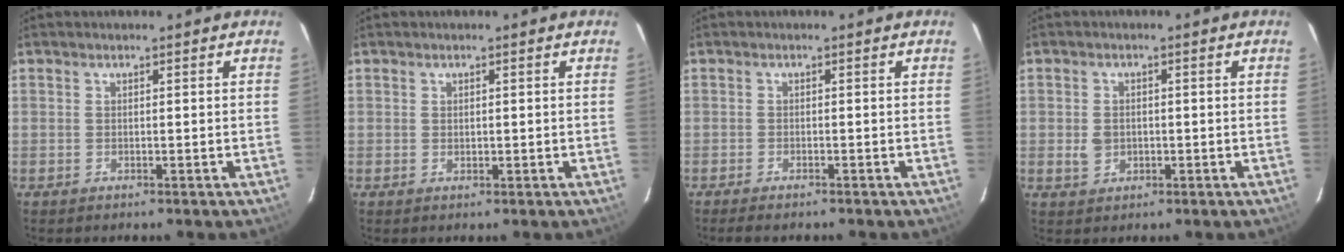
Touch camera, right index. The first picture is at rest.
{"total": 0.7, "force": [0.2, 0.5, 0.5], "torque": [-0.006, 0.001, 0.006]}
{"total": 3.3, "force": [-2.9, 0.6, 1.5], "torque": [-0.036, -0.014, -0.049]}
{"total": 3.3, "force": [-0.4, 2.8, 1.6], "torque": [-0.031, 0.002, -0.002]}